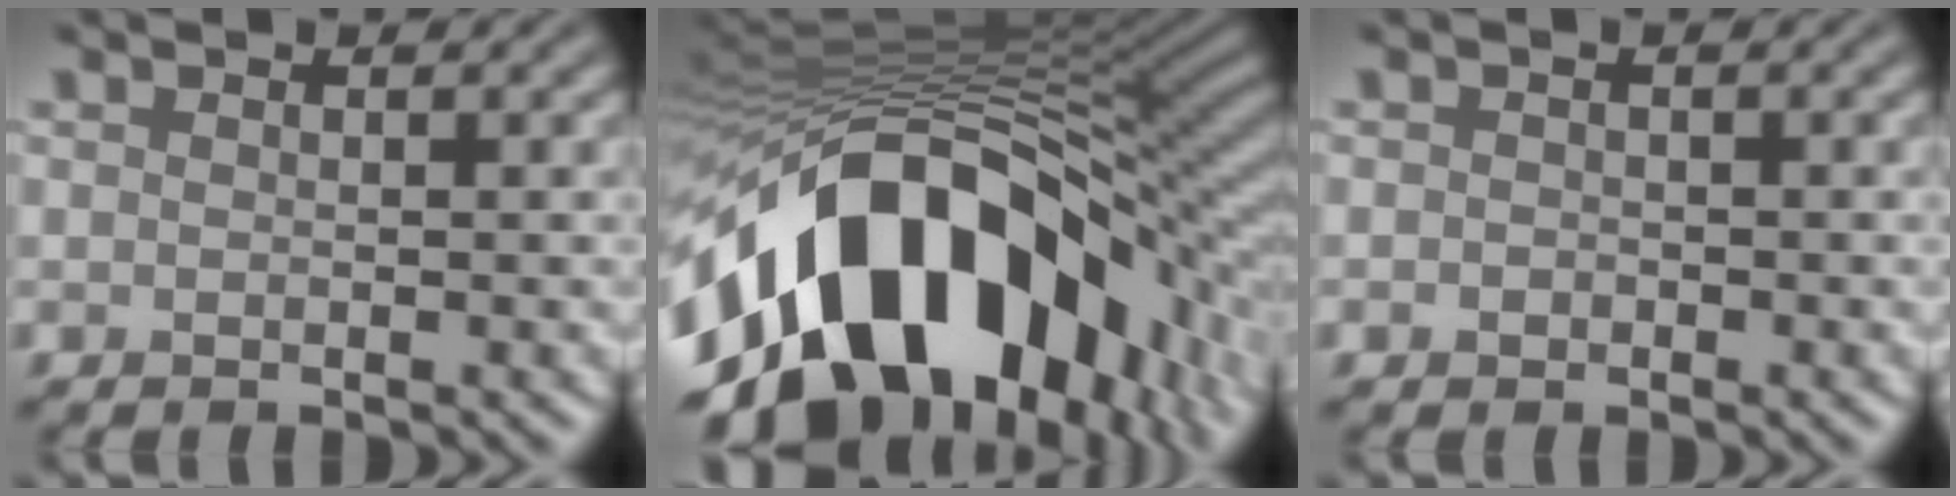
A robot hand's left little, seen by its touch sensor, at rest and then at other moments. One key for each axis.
{"total": 17.0, "fx": -6.9, "fy": 9.8, "fz": 12.1, "tx": -0.195, "ty": -0.008, "tz": -0.098}
{"total": 0.7, "fx": -0.3, "fy": 0.6, "fz": 0.2, "tx": -0.002, "ty": -0.002, "tz": -0.006}